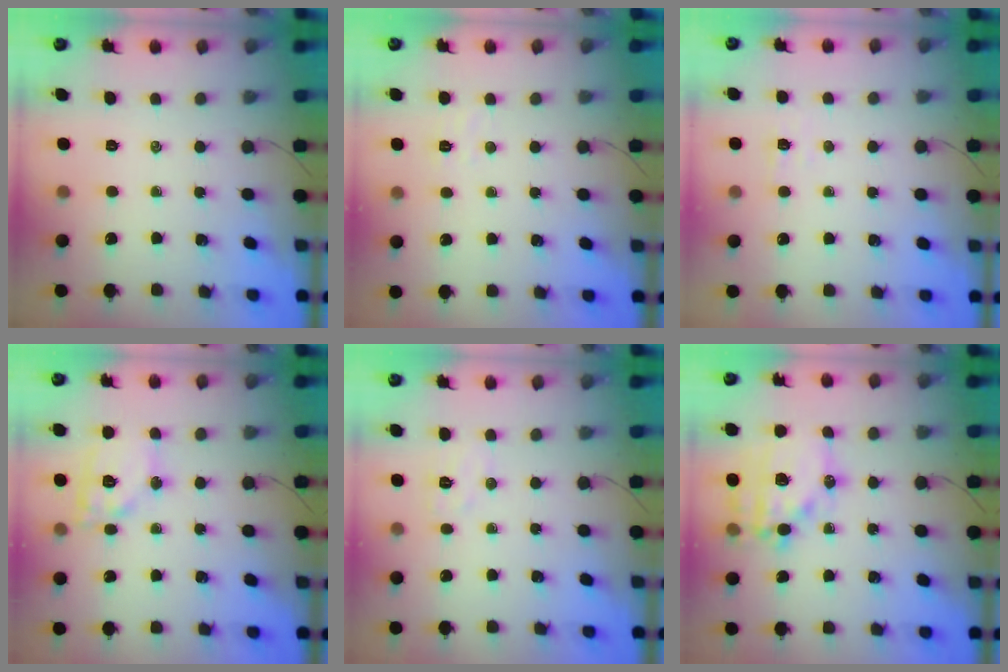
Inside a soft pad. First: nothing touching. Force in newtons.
{"total": 2.5, "press": 2.4, "slide": 0.8}
{"total": 2.2, "press": 2.0, "slide": 0.8}
{"total": 11.8, "press": 11.7, "slide": 1.5}
{"total": 5.0, "press": 4.9, "slide": 1.0}
{"total": 15.5, "press": 15.2, "slide": 2.8}